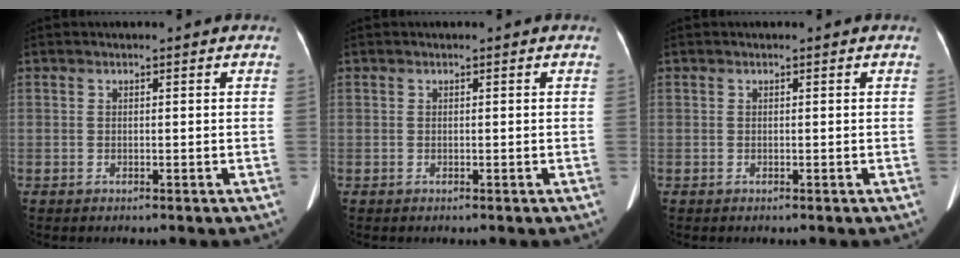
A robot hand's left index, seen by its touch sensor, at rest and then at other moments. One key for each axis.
{"total": 0.0}
{"total": 0.0}